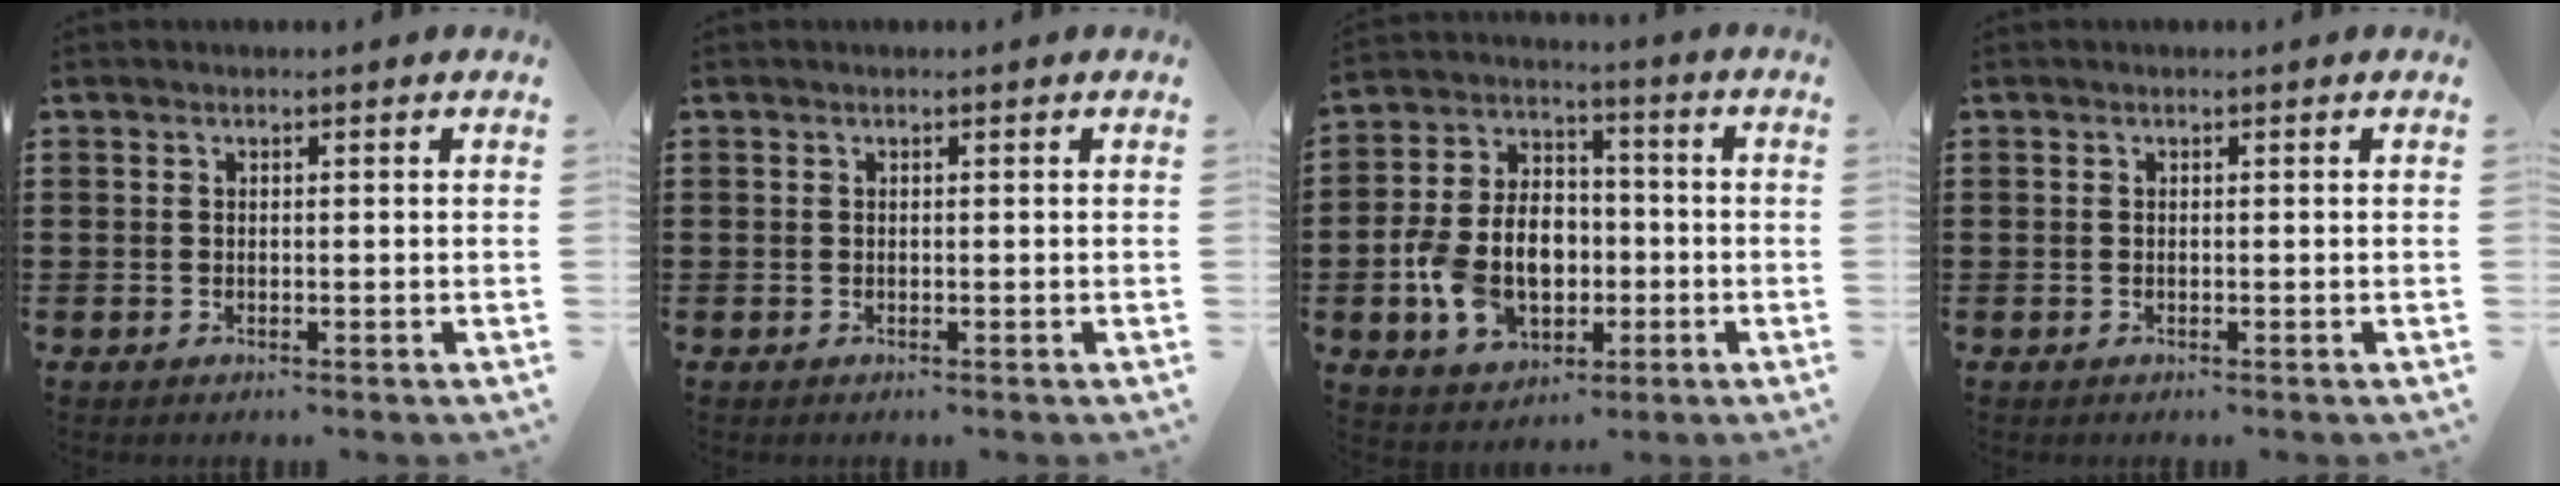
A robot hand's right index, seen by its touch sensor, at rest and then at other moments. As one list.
[{"total": 0.0}, {"total": 11.0, "force": [-2.2, 7.9, 7.4], "torque": [-0.174, 0.012, -0.042]}, {"total": 0.0}]